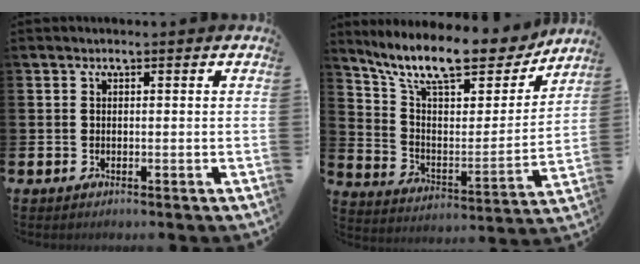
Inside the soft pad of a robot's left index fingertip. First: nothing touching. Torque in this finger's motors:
{"motor_torque": [1.15, -0.99, 1.00, 0.21]}